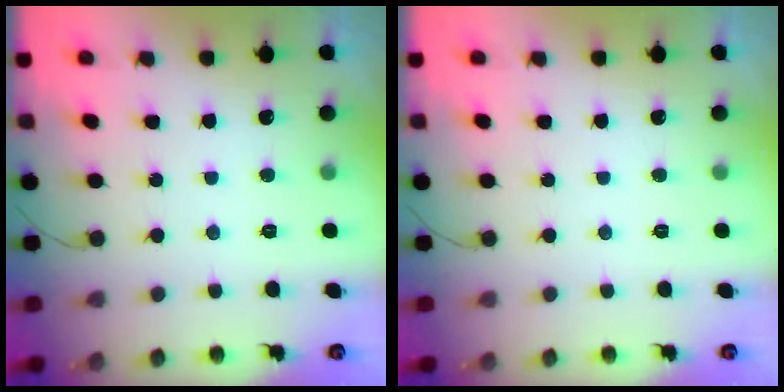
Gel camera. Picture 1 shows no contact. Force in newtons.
{"total": 0.0}